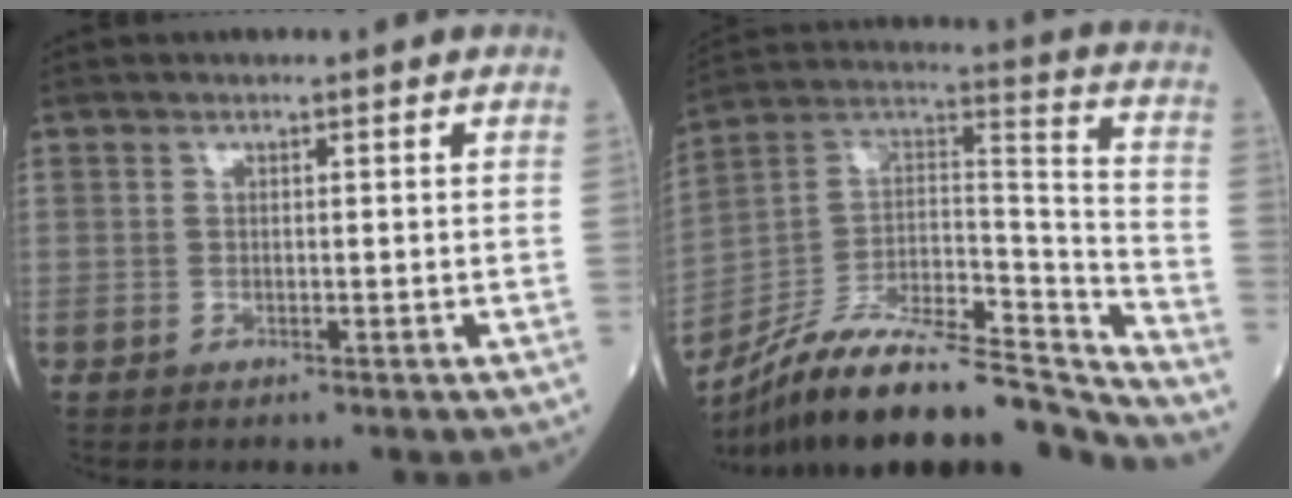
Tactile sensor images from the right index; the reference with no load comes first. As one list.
[{"total": 24.8, "force": [-22.0, 3.7, 10.9], "torque": [-0.157, 0.024, -0.365]}]